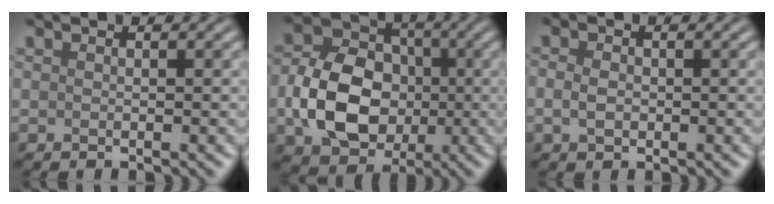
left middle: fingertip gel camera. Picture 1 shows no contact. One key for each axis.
{"total": 9.1, "fx": -1.7, "fy": 6.9, "fz": 5.8, "tx": -0.109, "ty": 0.001, "tz": -0.037}
{"total": 1.7, "fx": -0.2, "fy": 1.2, "fz": 1.1, "tx": -0.027, "ty": 0.000, "tz": -0.005}